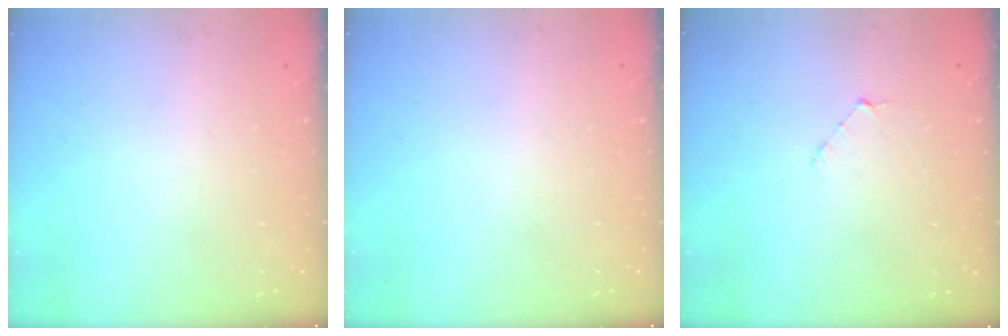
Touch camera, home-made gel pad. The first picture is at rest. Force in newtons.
{"total": 0.0}
{"total": 3.4, "press": 3.4, "slide": 0.3}